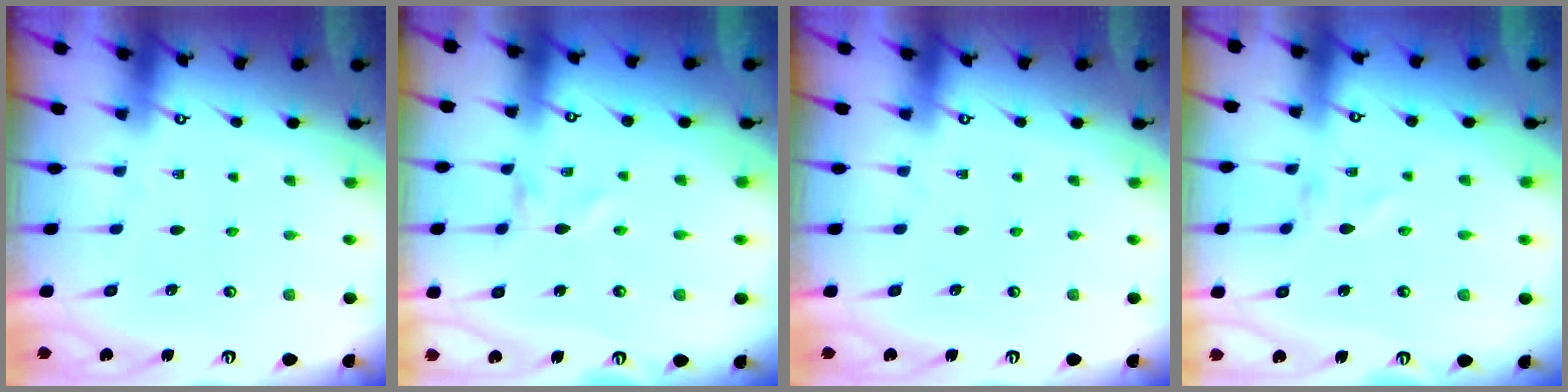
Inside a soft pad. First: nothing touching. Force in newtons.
{"total": 0.0}
{"total": 0.0}
{"total": 0.7, "press": 0.6, "slide": 0.1}